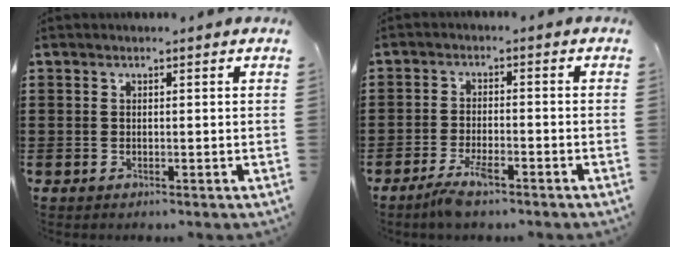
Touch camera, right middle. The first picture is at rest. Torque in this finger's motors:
{"motor_torque": [-0.06, -0.05, 0.19, 0.06]}